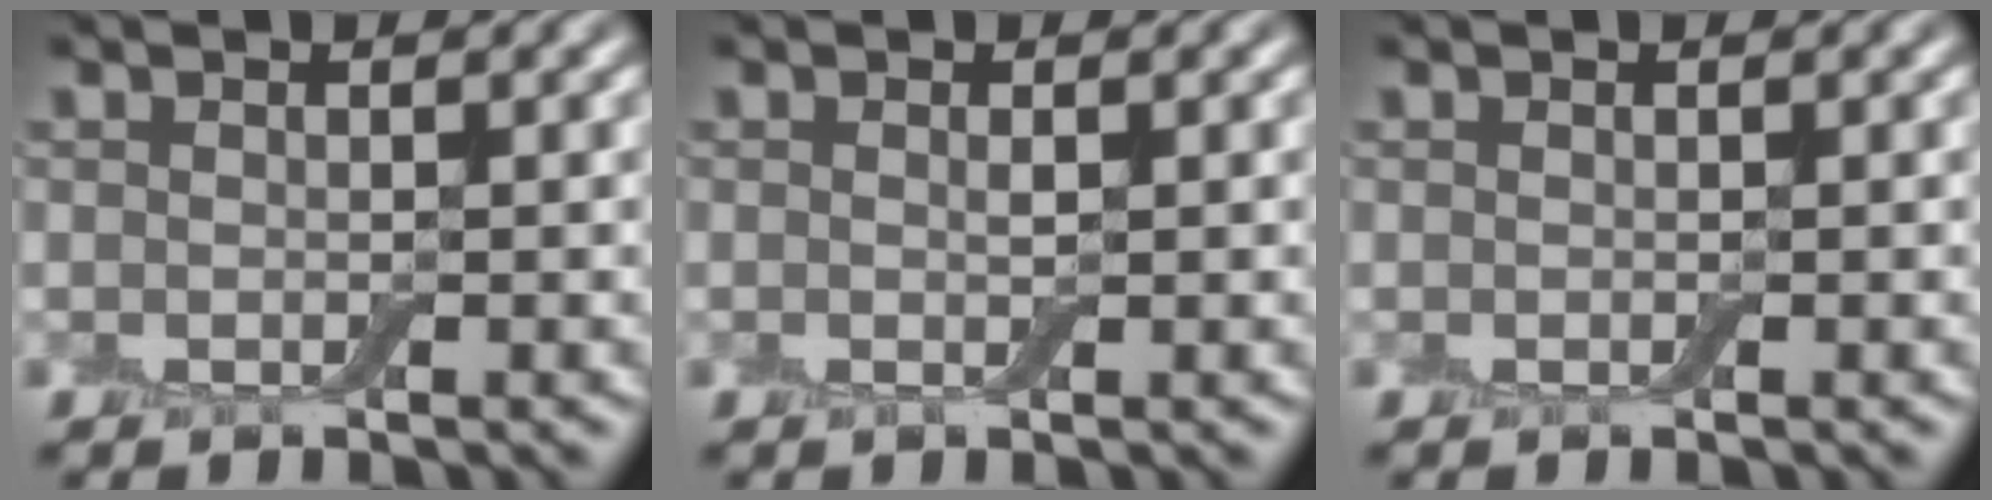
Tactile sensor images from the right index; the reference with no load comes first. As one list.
[{"total": 0.6, "force": [0.1, 0.0, 0.5], "torque": [-0.010, 0.000, 0.000]}, {"total": 0.0}]